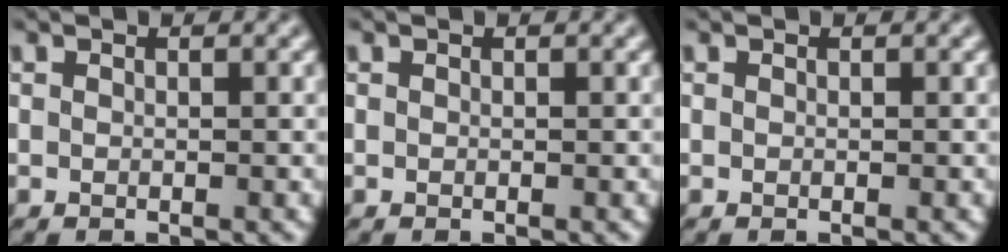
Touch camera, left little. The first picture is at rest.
{"total": 0.0}
{"total": 0.0}